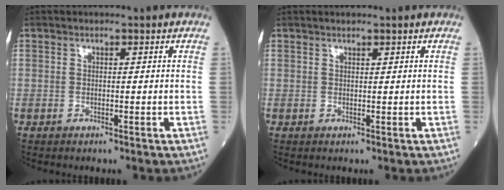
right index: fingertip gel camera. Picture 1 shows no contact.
{"total": 0.6, "force": [0.6, 0.0, 0.2], "torque": [-0.007, 0.003, 0.012]}